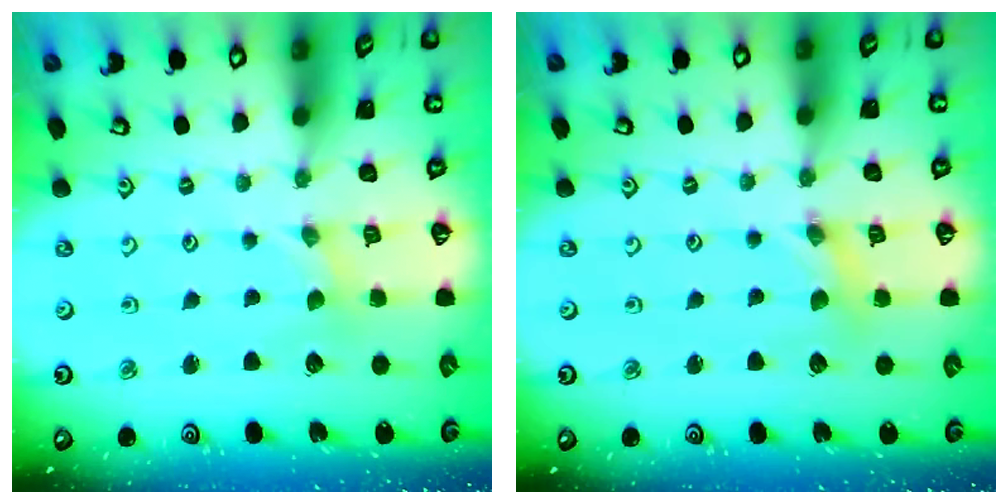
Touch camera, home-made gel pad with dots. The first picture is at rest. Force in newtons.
{"total": 1.7, "press": 1.7, "slide": 0.2}